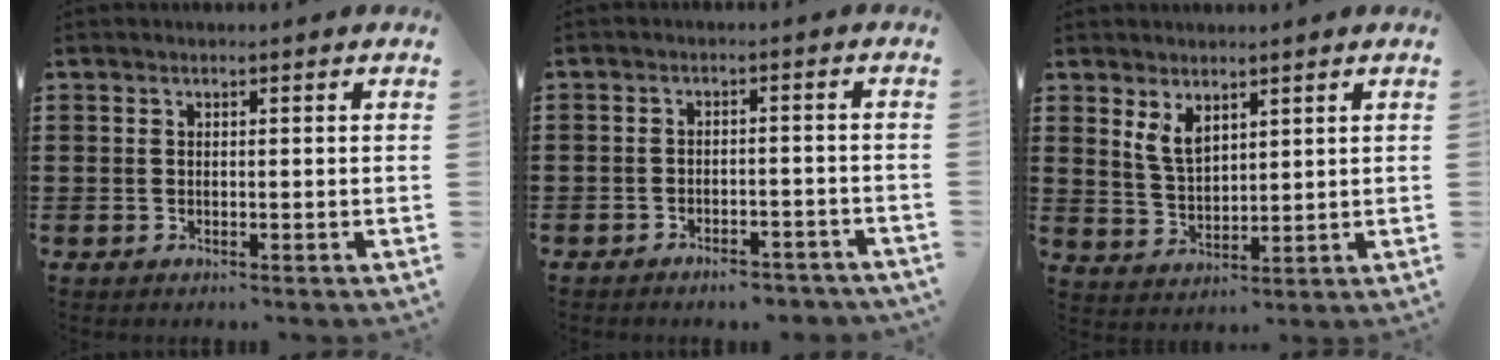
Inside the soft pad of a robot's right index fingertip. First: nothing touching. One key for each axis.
{"total": 3.2, "fx": -3.1, "fy": 0.4, "fz": 0.4, "tx": -0.009, "ty": 0.001, "tz": -0.063}
{"total": 4.3, "fx": 2.5, "fy": 2.1, "fz": 2.7, "tx": -0.060, "ty": 0.004, "tz": 0.047}